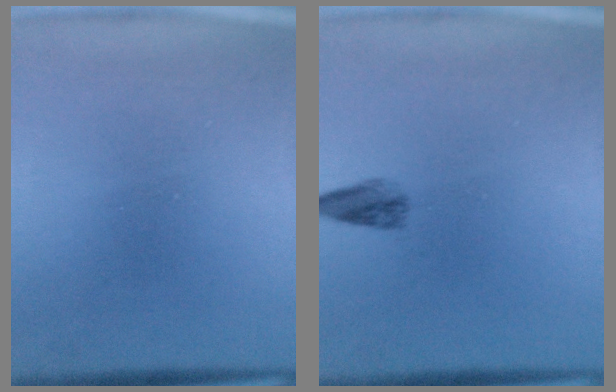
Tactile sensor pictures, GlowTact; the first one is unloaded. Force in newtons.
{"total": 1.8}